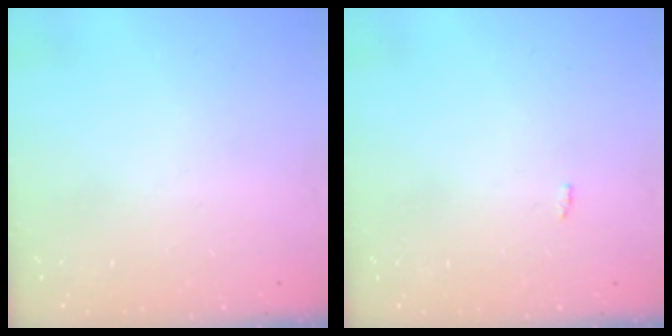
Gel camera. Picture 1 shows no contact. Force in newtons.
{"total": 2.5, "press": 2.5, "slide": 0.2}